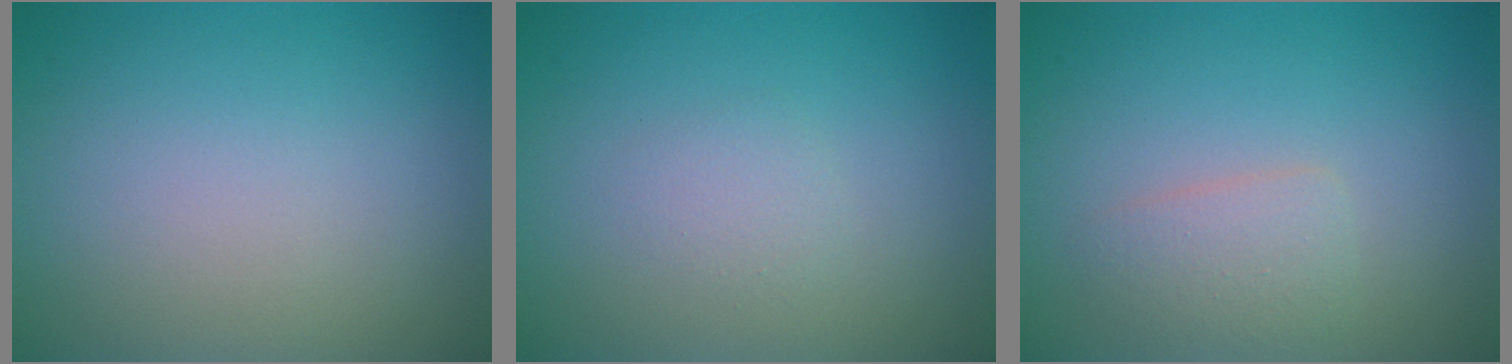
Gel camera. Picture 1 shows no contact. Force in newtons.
{"total": 1.0, "press": 1.0, "slide": 0.0}
{"total": 1.9, "press": 1.9, "slide": 0.0}